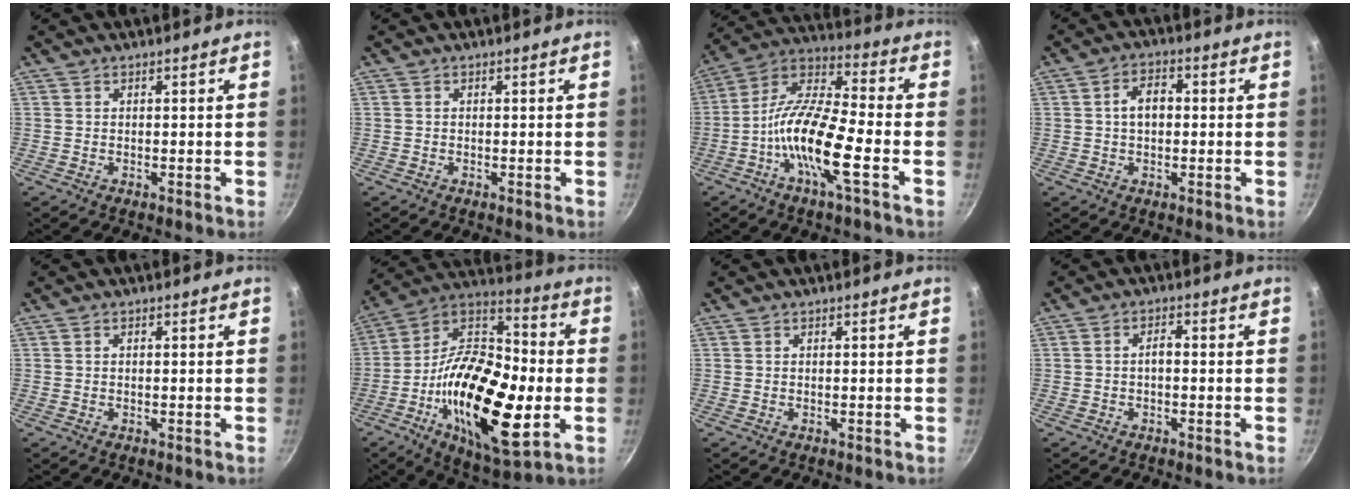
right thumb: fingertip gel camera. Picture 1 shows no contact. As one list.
[{"total": 0.0}, {"total": 15.1, "force": [-5.3, 3.6, 13.6], "torque": [-0.259, 0.041, -0.120]}, {"total": 4.9, "force": [0.4, 3.2, 3.7], "torque": [-0.045, 0.014, 0.000]}, {"total": 0.0}, {"total": 28.3, "force": [-5.7, 12.9, 24.5], "torque": [-0.419, 0.019, -0.110]}, {"total": 0.0}, {"total": 1.7, "force": [-0.5, 0.7, 1.4], "torque": [-0.027, 0.015, -0.011]}]